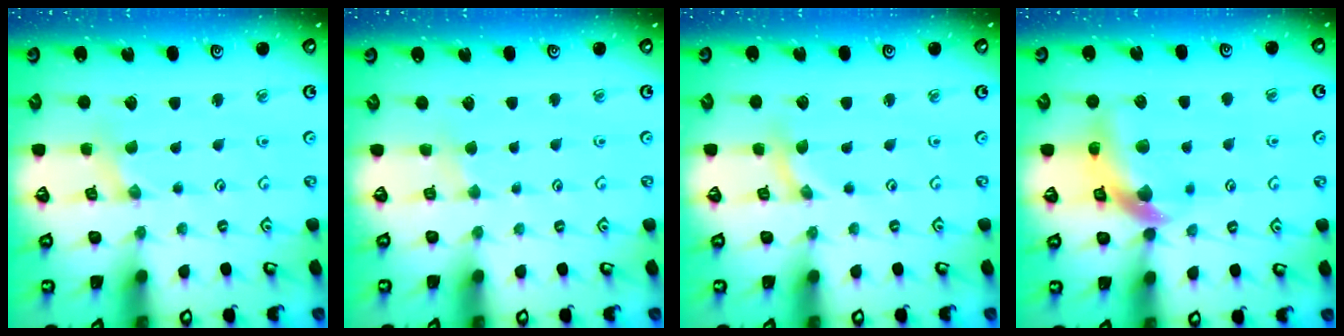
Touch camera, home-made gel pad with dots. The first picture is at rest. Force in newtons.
{"total": 2.0, "press": 1.9, "slide": 0.4}
{"total": 0.0}
{"total": 11.4, "press": 11.2, "slide": 1.7}